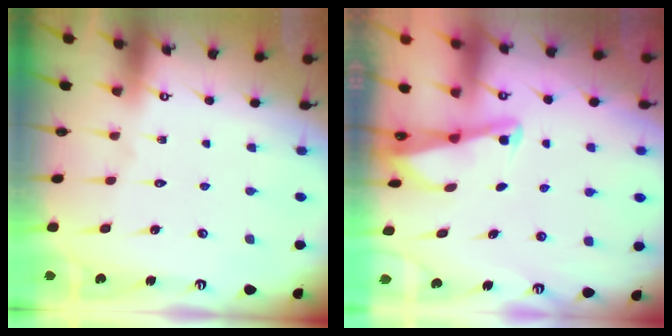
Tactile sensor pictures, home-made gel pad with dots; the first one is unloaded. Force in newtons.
{"total": 2.3, "press": 2.3, "slide": 0.3}